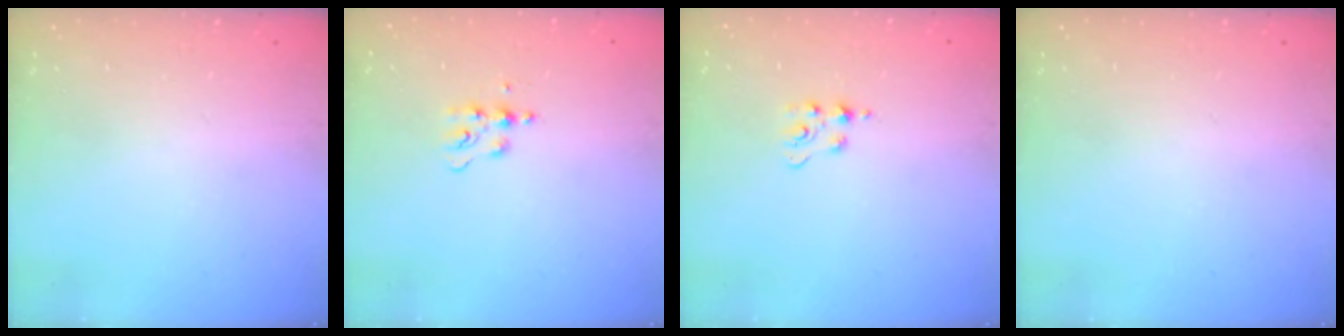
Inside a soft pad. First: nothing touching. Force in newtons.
{"total": 6.1, "press": 6.1, "slide": 0.6}
{"total": 2.8, "press": 2.8, "slide": 0.4}
{"total": 0.0}